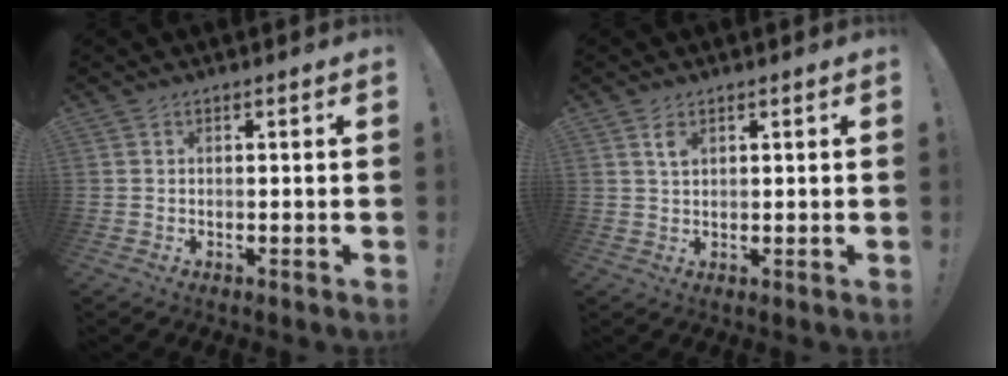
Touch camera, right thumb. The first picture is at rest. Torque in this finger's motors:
{"motor_torque": [0.07, -0.09, -0.07, 0.14, 0.00]}